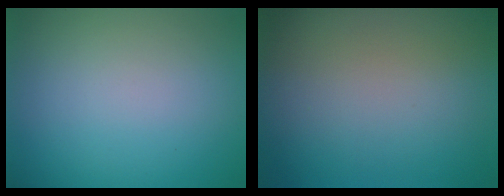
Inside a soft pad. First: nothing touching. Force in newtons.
{"total": 0.0}